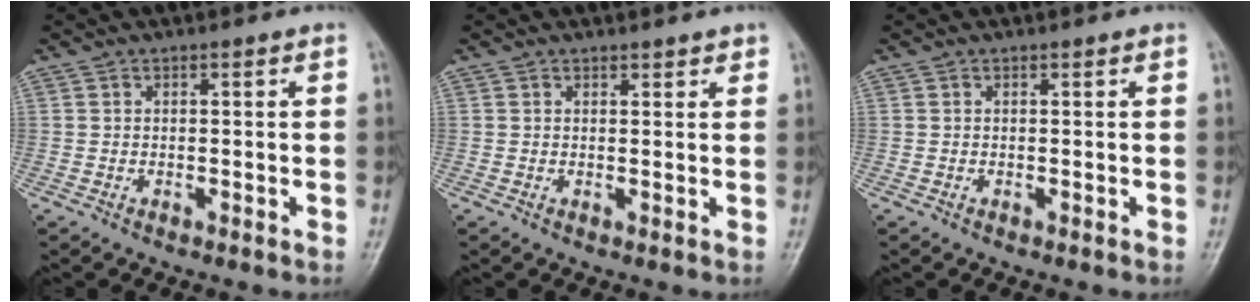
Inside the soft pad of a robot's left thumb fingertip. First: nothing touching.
{"total": 1.5, "force": [1.3, 0.6, 0.6], "torque": [0.001, -0.006, 0.014]}
{"total": 0.0}